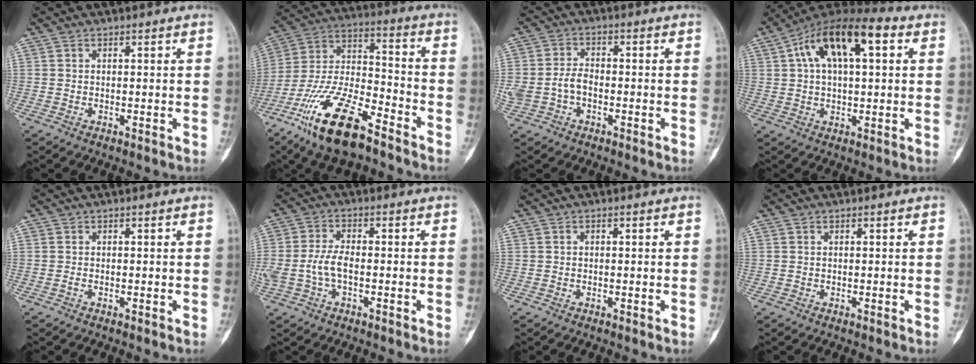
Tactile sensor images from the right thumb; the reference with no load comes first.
{"total": 19.4, "force": [-12.4, 6.7, 13.3], "torque": [-0.262, 0.064, -0.230]}
{"total": 6.8, "force": [-1.8, 4.7, 4.6], "torque": [-0.100, 0.023, -0.033]}
{"total": 16.4, "force": [5.3, 7.7, 13.5], "torque": [-0.218, 0.029, 0.081]}
{"total": 0.0}
{"total": 6.6, "force": [-1.3, 3.6, 5.4], "torque": [-0.132, 0.019, -0.023]}
{"total": 0.0}
{"total": 0.0}